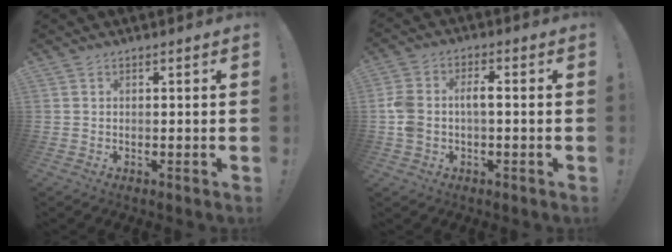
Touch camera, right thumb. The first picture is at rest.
{"total": 7.3, "force": [-0.8, 4.4, 5.8], "torque": [-0.135, 0.009, -0.016]}